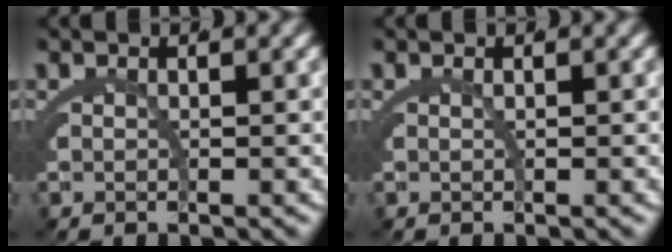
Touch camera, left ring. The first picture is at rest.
{"total": 0.0}